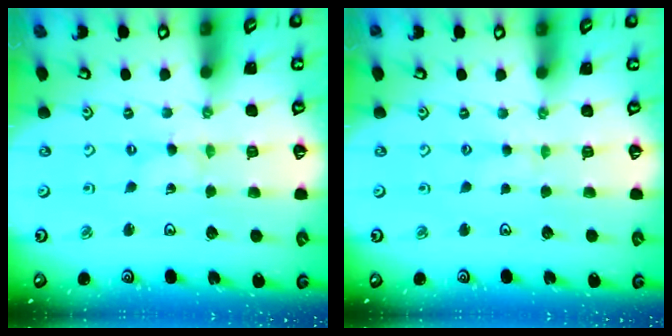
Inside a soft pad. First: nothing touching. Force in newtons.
{"total": 1.2, "press": 1.2, "slide": 0.3}